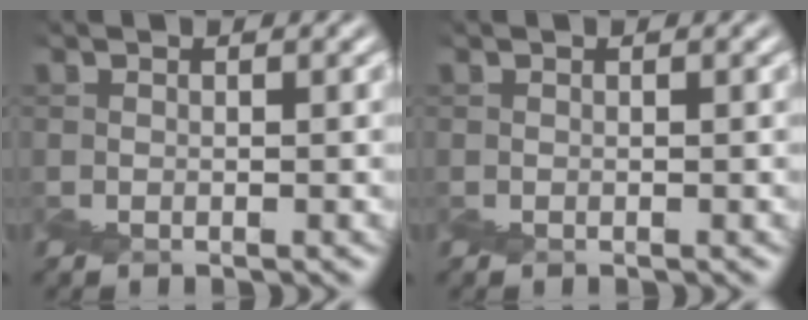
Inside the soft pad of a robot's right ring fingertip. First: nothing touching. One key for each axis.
{"total": 0.0}